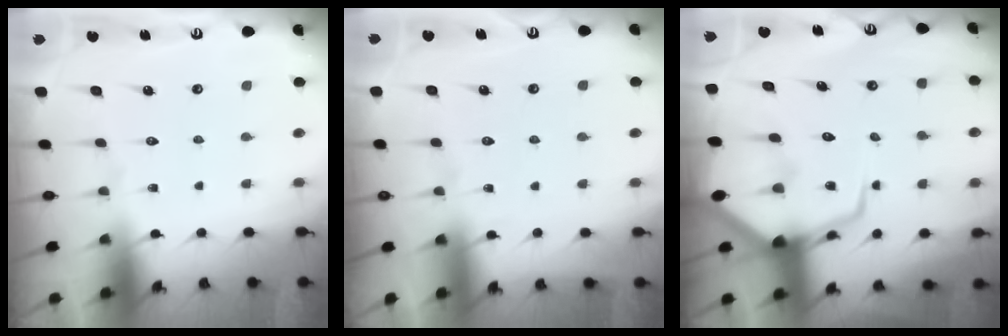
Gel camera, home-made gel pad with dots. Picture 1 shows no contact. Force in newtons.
{"total": 3.4, "press": 3.3, "slide": 0.4}
{"total": 13.3, "press": 13.3, "slide": 1.2}